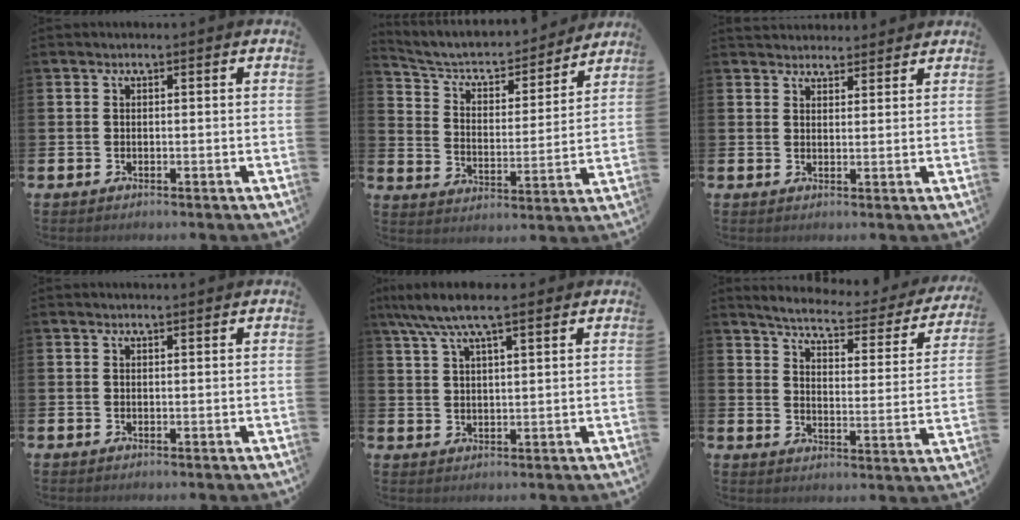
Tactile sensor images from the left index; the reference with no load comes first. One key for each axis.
{"total": 6.2, "fx": 5.6, "fy": 2.0, "fz": 1.6, "tx": -0.065, "ty": -0.043, "tz": 0.092}
{"total": 2.9, "fx": 2.8, "fy": 0.7, "fz": -0.2, "tx": 0.012, "ty": -0.015, "tz": 0.050}
{"total": 0.7, "fx": 0.7, "fy": -0.1, "fz": 0.1, "tx": 0.006, "ty": -0.005, "tz": 0.013}
{"total": 7.1, "fx": 5.7, "fy": 1.4, "fz": 3.9, "tx": -0.083, "ty": -0.013, "tz": 0.102}
{"total": 5.4, "fx": 5.0, "fy": 0.8, "fz": 2.0, "tx": -0.055, "ty": -0.041, "tz": 0.076}